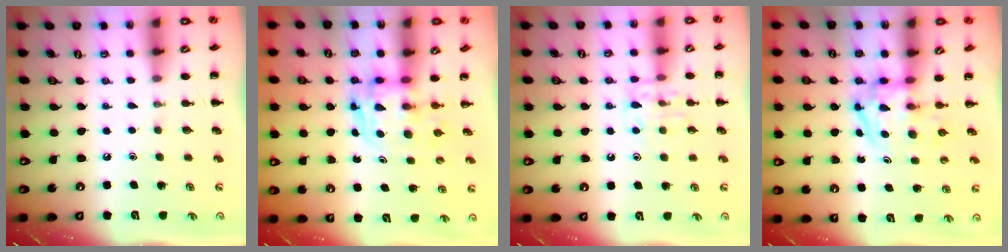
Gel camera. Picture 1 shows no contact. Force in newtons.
{"total": 2.7, "press": 2.7, "slide": 0.2}
{"total": 9.2, "press": 9.2, "slide": 0.6}
{"total": 3.7, "press": 3.7, "slide": 0.6}